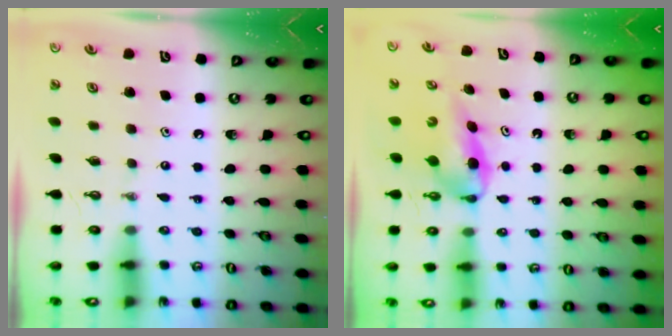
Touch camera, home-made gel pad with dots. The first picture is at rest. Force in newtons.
{"total": 7.5, "press": 5.4, "slide": 5.2}